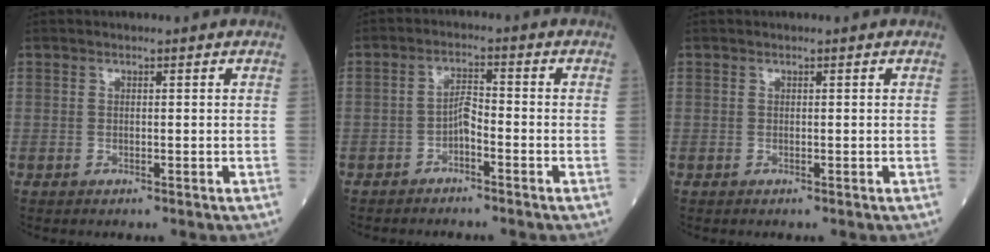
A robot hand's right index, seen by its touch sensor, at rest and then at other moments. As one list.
[{"total": 2.6, "force": [-1.6, 0.6, 2.0], "torque": [-0.035, 0.005, -0.030]}, {"total": 0.0}]